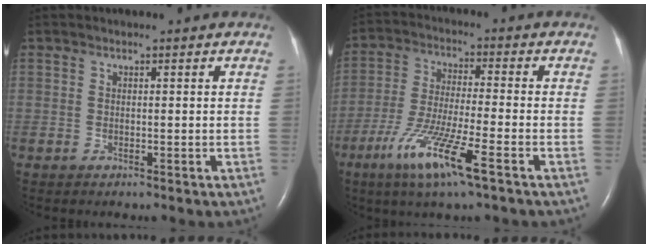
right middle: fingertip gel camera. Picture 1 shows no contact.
{"total": 11.1, "force": [-5.9, 0.4, 9.3], "torque": [-0.186, -0.025, -0.112]}